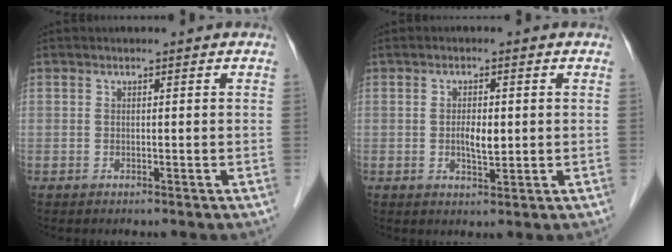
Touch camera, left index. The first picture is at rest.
{"total": 3.3, "force": [0.0, 1.1, 3.2], "torque": [-0.057, -0.002, 0.002]}